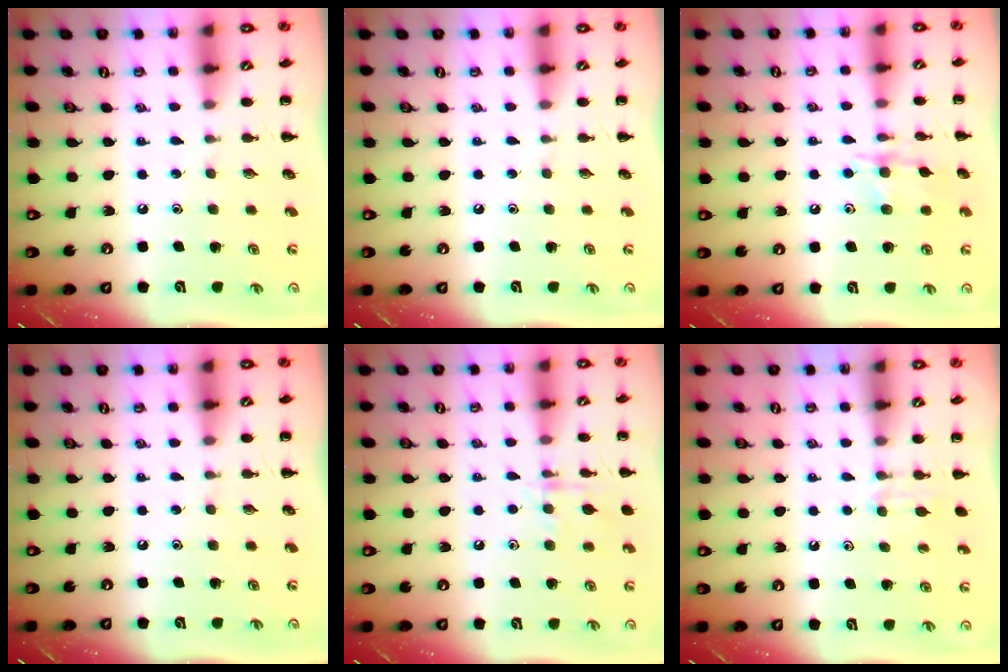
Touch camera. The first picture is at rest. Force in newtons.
{"total": 0.0}
{"total": 10.4, "press": 10.4, "slide": 0.5}
{"total": 0.0}
{"total": 8.6, "press": 8.5, "slide": 1.3}
{"total": 3.9, "press": 3.7, "slide": 1.5}